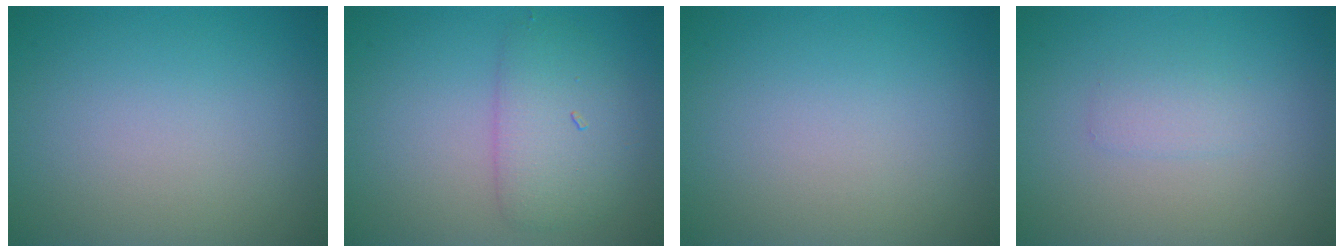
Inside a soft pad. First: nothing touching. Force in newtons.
{"total": 3.5, "press": 3.5, "slide": 0.1}
{"total": 0.0}
{"total": 1.2, "press": 1.2, "slide": 0.0}